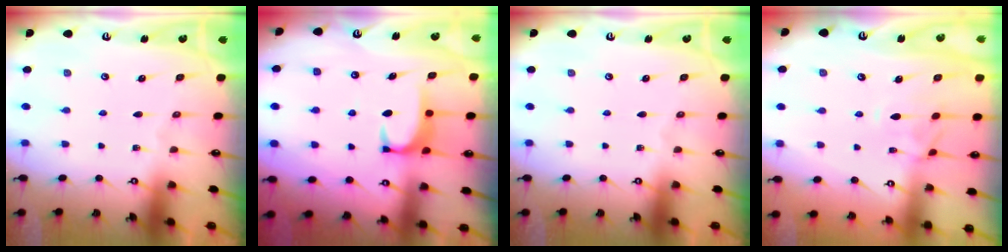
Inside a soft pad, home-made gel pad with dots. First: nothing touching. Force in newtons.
{"total": 1.8, "press": 1.7, "slide": 0.6}
{"total": 0.0}
{"total": 1.3, "press": 0.9, "slide": 0.9}